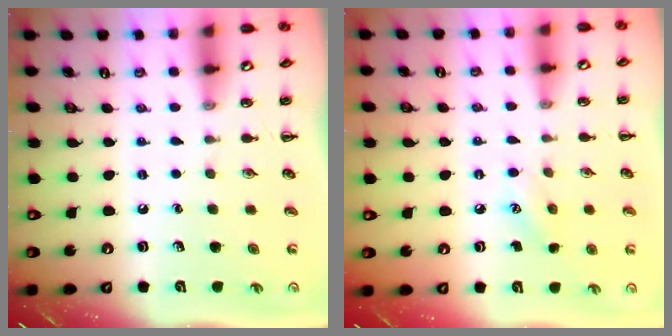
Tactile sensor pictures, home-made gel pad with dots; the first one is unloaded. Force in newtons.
{"total": 5.6, "press": 5.5, "slide": 1.4}